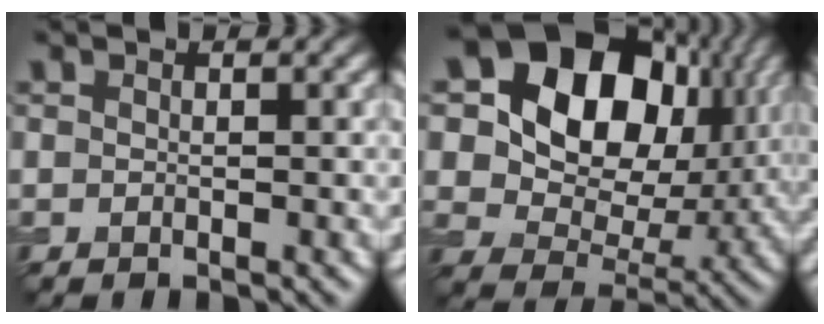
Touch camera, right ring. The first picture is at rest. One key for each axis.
{"total": 16.4, "fx": 6.0, "fy": 11.6, "fz": 10.0, "tx": -0.164, "ty": 0.039, "tz": 0.104}